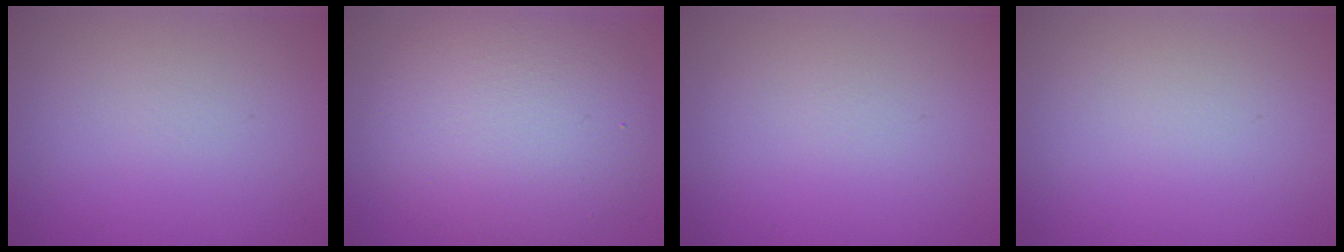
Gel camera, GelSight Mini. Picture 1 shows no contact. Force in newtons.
{"total": 8.4, "press": 8.4, "slide": 0.5}
{"total": 0.0}
{"total": 0.0}